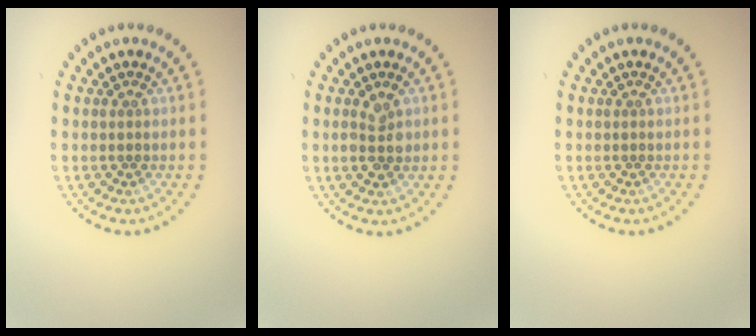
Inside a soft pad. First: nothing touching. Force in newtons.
{"total": 2.1, "press": 2.1, "slide": 0.2}
{"total": 0.0}